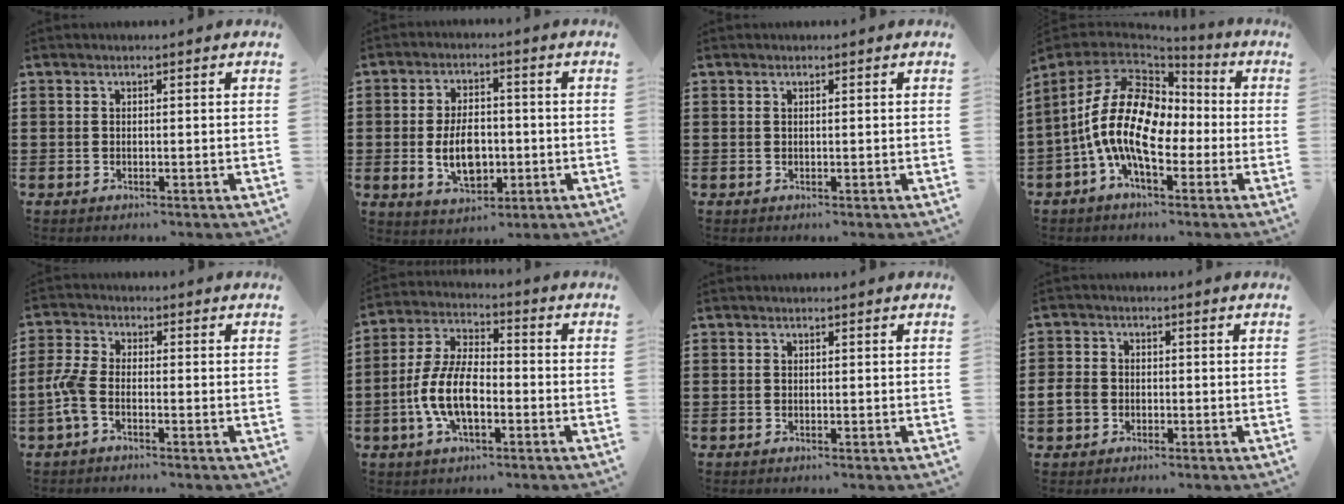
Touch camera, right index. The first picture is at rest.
{"total": 7.5, "force": [-1.2, 4.6, 5.8], "torque": [-0.095, -0.002, -0.028]}
{"total": 0.0}
{"total": 15.8, "force": [-1.9, 8.4, 13.2], "torque": [-0.302, -0.003, -0.047]}
{"total": 4.2, "force": [-1.6, 1.8, 3.4], "torque": [-0.104, -0.010, -0.042]}
{"total": 9.3, "force": [-2.8, 4.2, 7.8], "torque": [-0.179, -0.002, -0.057]}
{"total": 0.0}
{"total": 3.4, "force": [-1.3, 2.7, 1.5], "torque": [-0.047, -0.001, -0.029]}